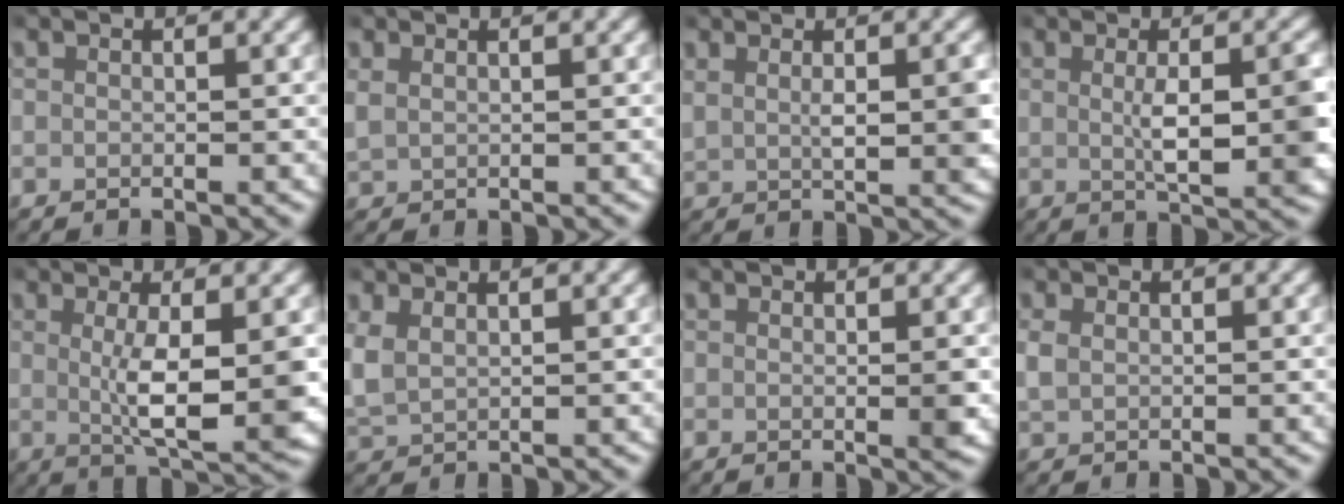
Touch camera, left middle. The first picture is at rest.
{"total": 1.5, "force": [0.7, 1.0, 0.8], "torque": [-0.026, 0.000, 0.019]}
{"total": 3.0, "force": [0.9, 1.2, 2.6], "torque": [-0.041, 0.000, 0.022]}
{"total": 4.8, "force": [0.0, 1.5, 4.6], "torque": [-0.064, -0.009, 0.005]}
{"total": 6.4, "force": [0.2, 1.9, 6.1], "torque": [-0.100, -0.017, 0.010]}
{"total": 4.0, "force": [0.9, 3.3, 2.0], "torque": [-0.070, -0.008, 0.023]}
{"total": 1.1, "force": [0.1, 0.0, 1.1], "torque": [-0.012, -0.005, 0.002]}
{"total": 1.6, "force": [0.3, 1.2, 1.0], "torque": [-0.032, 0.001, 0.010]}